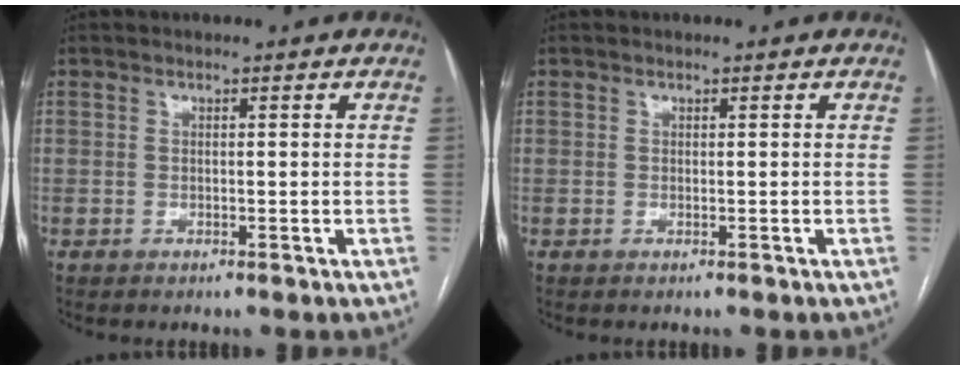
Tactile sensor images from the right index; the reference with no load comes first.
{"total": 0.0}